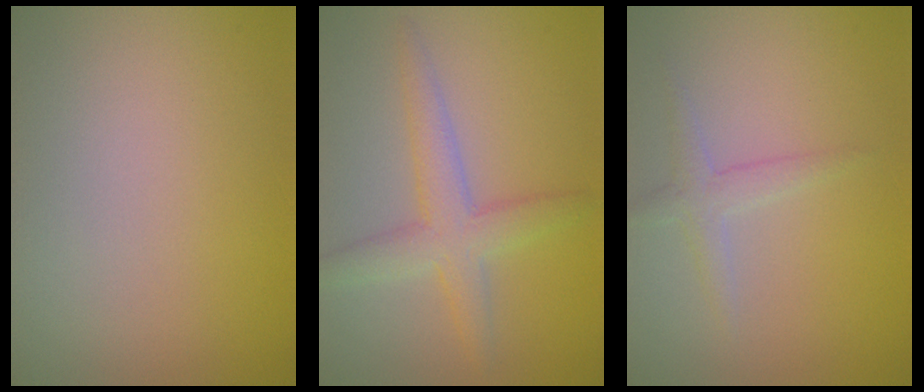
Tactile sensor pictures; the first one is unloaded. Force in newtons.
{"total": 3.8, "press": 3.8, "slide": 0.1}
{"total": 1.7, "press": 1.7, "slide": 0.1}